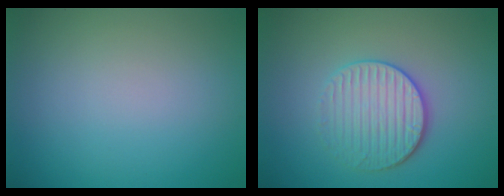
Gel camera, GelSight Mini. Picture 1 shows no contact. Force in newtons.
{"total": 3.4, "press": 3.2, "slide": 1.2}